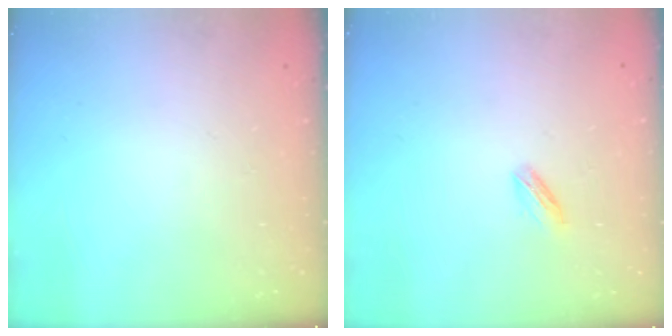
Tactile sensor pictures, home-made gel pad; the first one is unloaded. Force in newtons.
{"total": 2.6, "press": 2.5, "slide": 0.7}